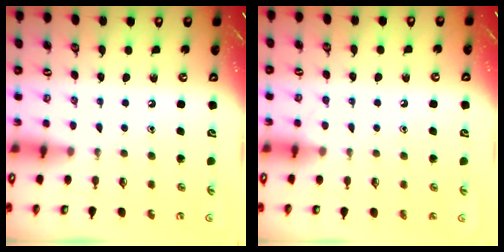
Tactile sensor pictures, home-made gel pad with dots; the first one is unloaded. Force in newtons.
{"total": 3.0, "press": 3.0, "slide": 0.3}